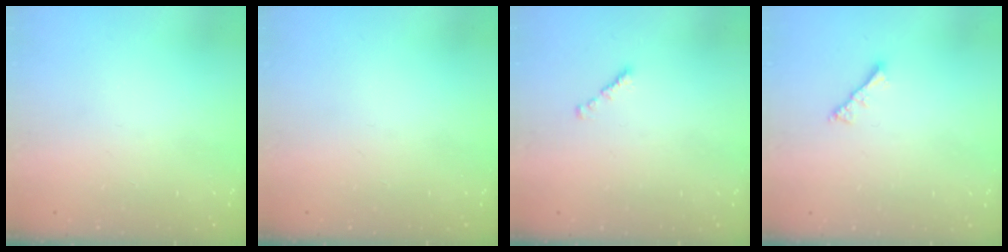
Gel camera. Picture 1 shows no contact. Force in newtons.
{"total": 0.0}
{"total": 1.3, "press": 1.1, "slide": 0.6}
{"total": 2.8, "press": 2.8, "slide": 0.6}